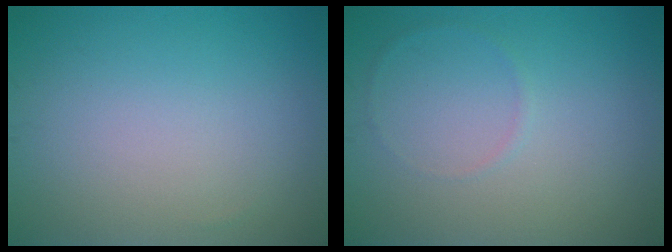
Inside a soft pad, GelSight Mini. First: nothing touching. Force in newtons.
{"total": 0.6, "press": 0.6, "slide": 0.1}